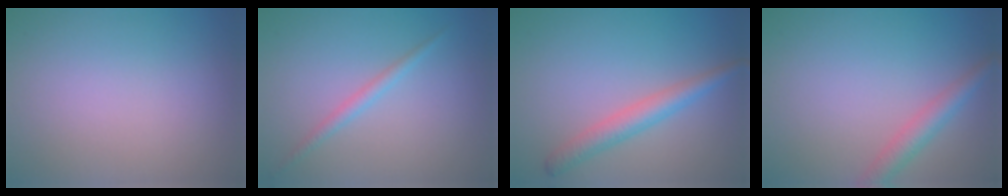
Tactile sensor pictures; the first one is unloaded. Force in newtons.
{"total": 1.4, "press": 1.4, "slide": 0.1}
{"total": 3.0, "press": 3.0, "slide": 0.1}
{"total": 2.7, "press": 2.7, "slide": 0.1}